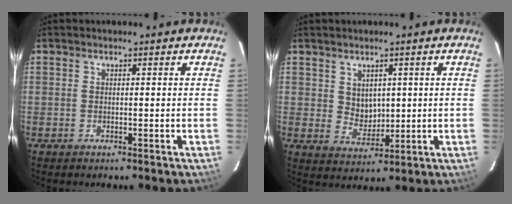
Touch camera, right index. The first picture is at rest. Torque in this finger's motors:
{"motor_torque": [0.09, 0.06, 0.20, 0.01]}